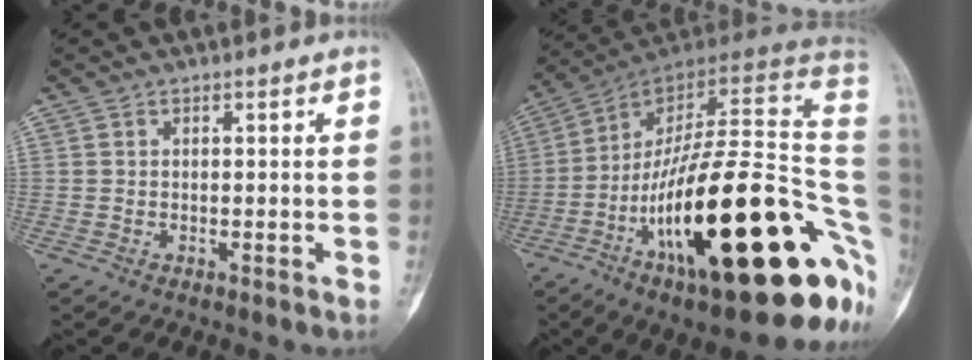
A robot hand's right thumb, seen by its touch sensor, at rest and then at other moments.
{"total": 36.1, "force": [-9.3, 11.1, 33.1], "torque": [-0.406, 0.062, -0.147]}